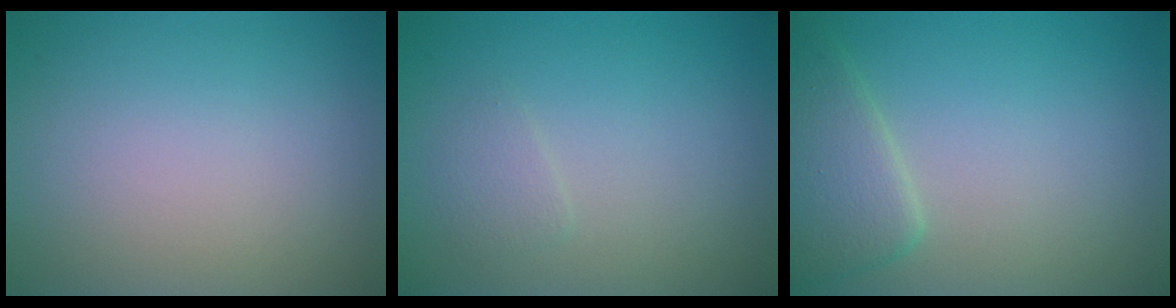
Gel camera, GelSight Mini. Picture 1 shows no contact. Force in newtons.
{"total": 1.0, "press": 1.0, "slide": 0.0}
{"total": 3.3, "press": 3.3, "slide": 0.2}